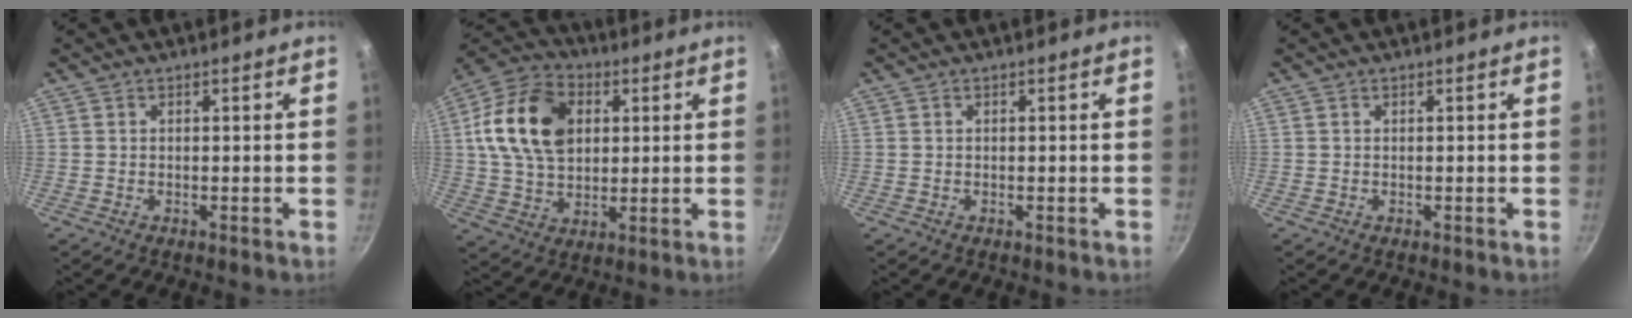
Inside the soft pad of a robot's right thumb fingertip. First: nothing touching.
{"total": 17.4, "force": [3.7, 12.1, 12.0], "torque": [-0.197, 0.006, 0.058]}
{"total": 0.0}
{"total": 0.0}